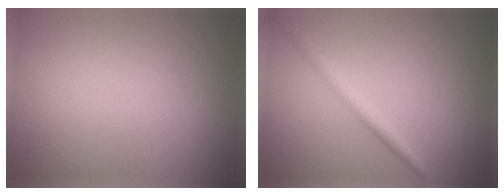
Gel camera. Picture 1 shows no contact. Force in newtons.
{"total": 2.1, "press": 2.1, "slide": 0.1}